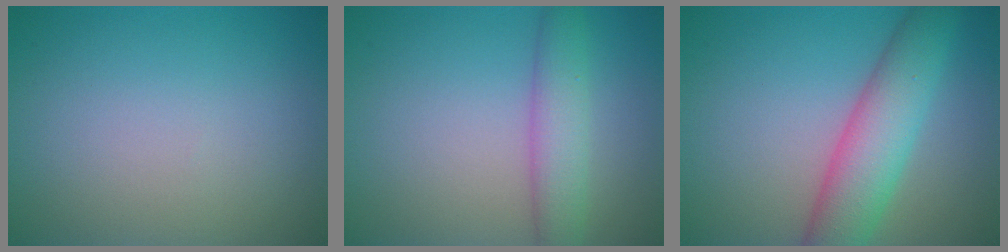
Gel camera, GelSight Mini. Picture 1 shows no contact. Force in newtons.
{"total": 3.7, "press": 3.6, "slide": 0.2}
{"total": 6.3, "press": 6.3, "slide": 0.3}